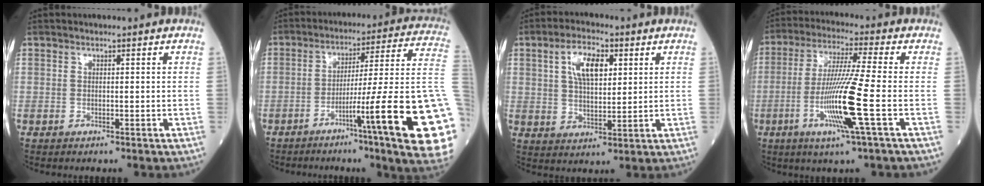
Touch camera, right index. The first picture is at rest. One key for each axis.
{"total": 23.2, "fx": -6.5, "fy": -1.4, "fz": 22.2, "tx": -0.232, "ty": -0.003, "tz": -0.107}
{"total": 7.6, "fx": 2.7, "fy": 3.2, "fz": 6.4, "tx": -0.127, "ty": 0.011, "tz": 0.051}
{"total": 11.7, "fx": -3.5, "fy": -1.6, "fz": 11.1, "tx": -0.224, "ty": -0.019, "tz": -0.071}